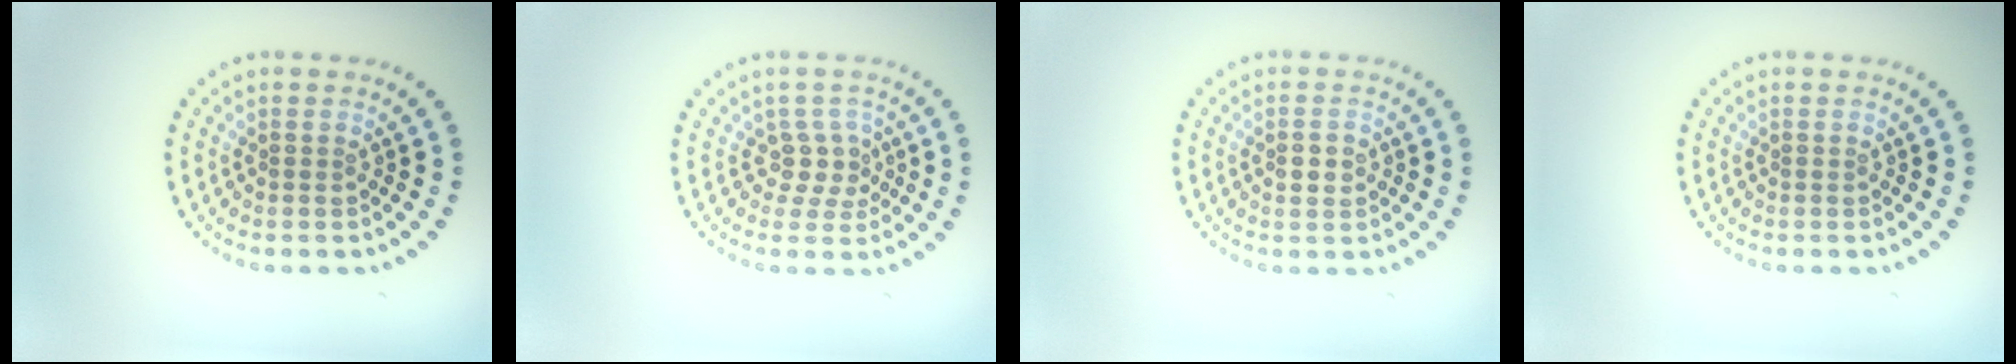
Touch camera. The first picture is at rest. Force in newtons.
{"total": 2.3, "press": 1.8, "slide": 1.4}
{"total": 1.6, "press": 1.6, "slide": 0.0}
{"total": 0.0}